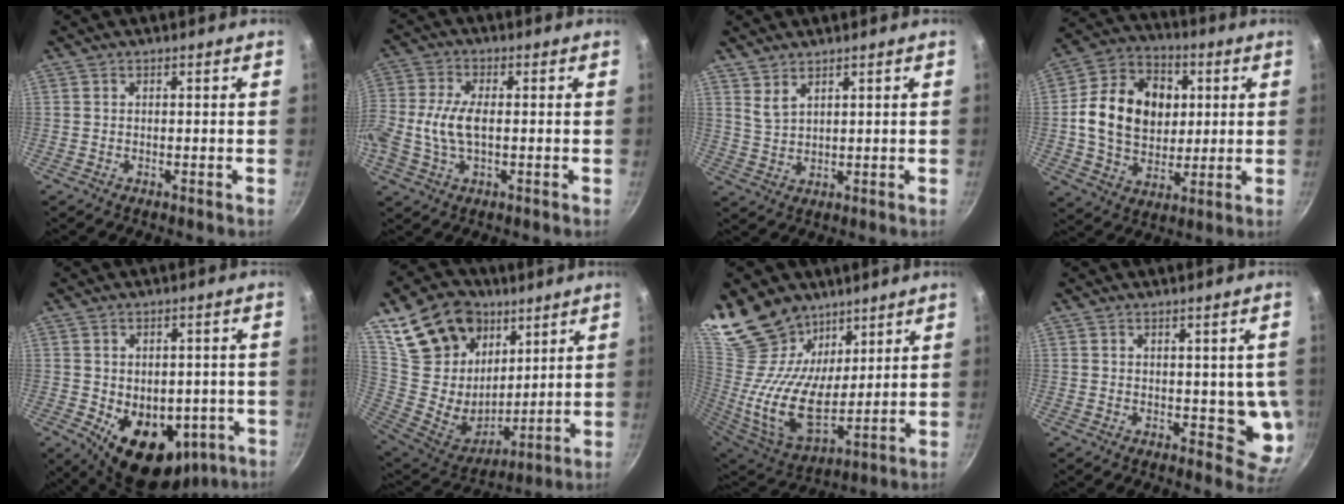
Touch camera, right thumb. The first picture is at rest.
{"total": 8.3, "force": [-0.6, 4.5, 7.0], "torque": [-0.152, 0.013, -0.020]}
{"total": 3.4, "force": [2.6, 1.3, 1.8], "torque": [-0.035, -0.018, 0.055]}
{"total": 18.3, "force": [2.4, 14.1, 11.4], "torque": [-0.171, 0.013, 0.036]}
{"total": 15.0, "force": [-4.2, 10.3, 10.1], "torque": [-0.112, -0.005, -0.035]}
{"total": 23.8, "force": [12.8, 16.3, 11.6], "torque": [-0.185, -0.071, 0.246]}
{"total": 23.0, "force": [15.0, 13.2, 11.4], "torque": [-0.222, -0.079, 0.294]}
{"total": 6.9, "force": [0.5, 3.8, 5.8], "torque": [-0.042, -0.012, 0.012]}